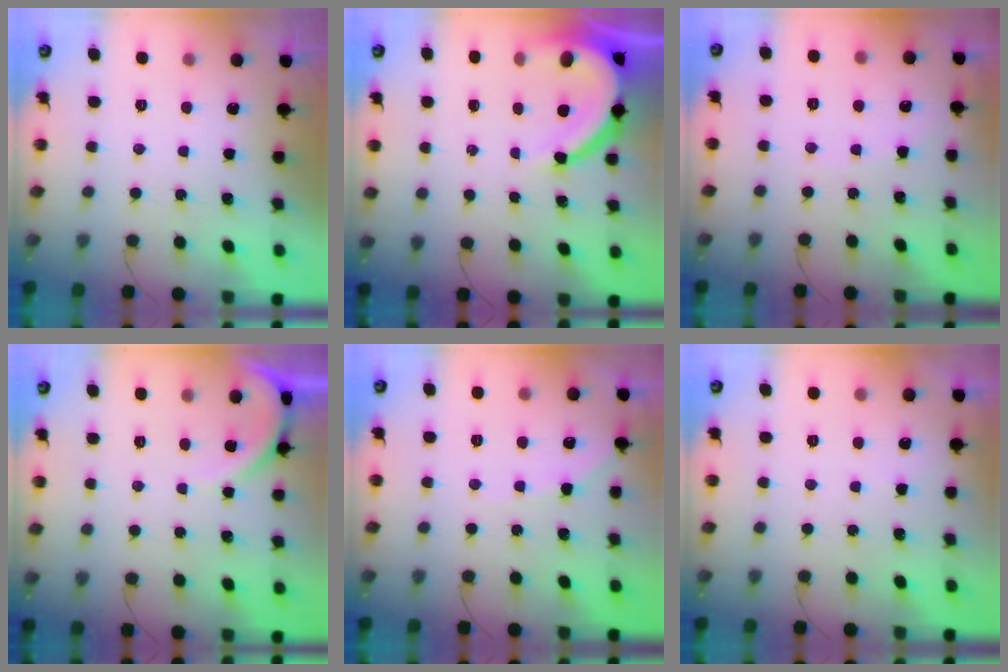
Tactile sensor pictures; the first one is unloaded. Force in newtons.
{"total": 10.2, "press": 10.1, "slide": 1.1}
{"total": 3.8, "press": 3.7, "slide": 0.5}
{"total": 4.7, "press": 4.7, "slide": 0.6}
{"total": 6.7, "press": 6.6, "slide": 0.9}
{"total": 1.2, "press": 1.2, "slide": 0.3}